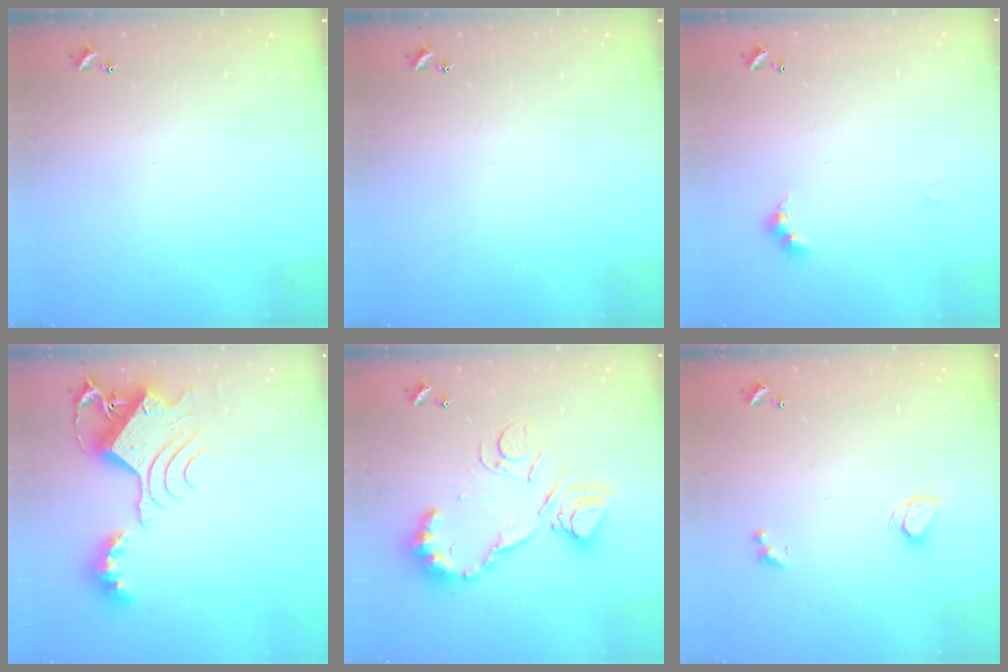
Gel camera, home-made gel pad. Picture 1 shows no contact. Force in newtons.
{"total": 0.0}
{"total": 2.8, "press": 2.8, "slide": 0.6}
{"total": 11.3, "press": 11.2, "slide": 1.0}
{"total": 15.9, "press": 15.8, "slide": 1.0}
{"total": 1.9, "press": 1.8, "slide": 0.4}